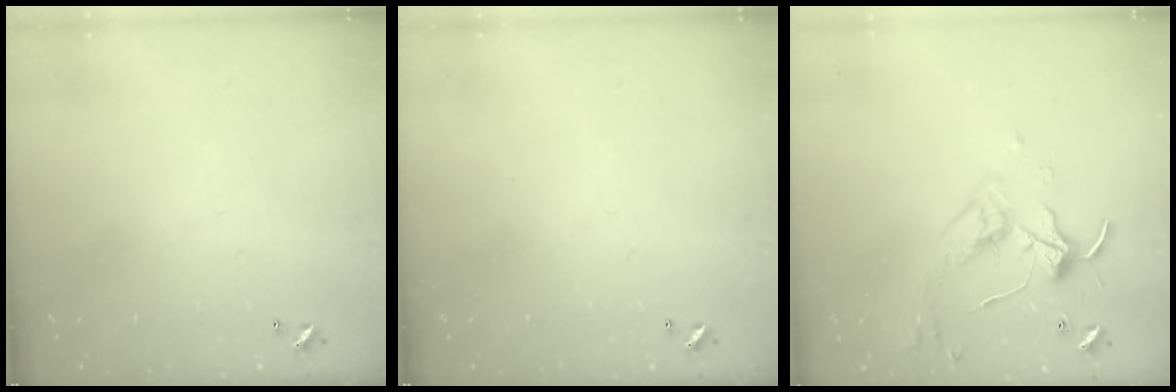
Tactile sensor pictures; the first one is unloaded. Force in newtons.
{"total": 0.0}
{"total": 3.4, "press": 3.3, "slide": 0.6}